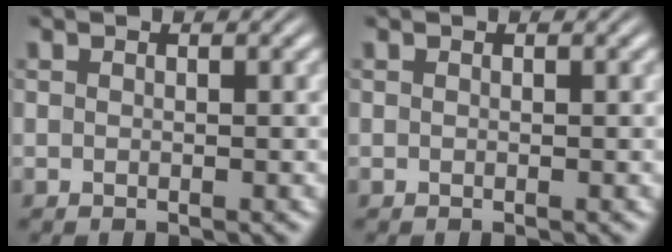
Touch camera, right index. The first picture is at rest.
{"total": 0.0}